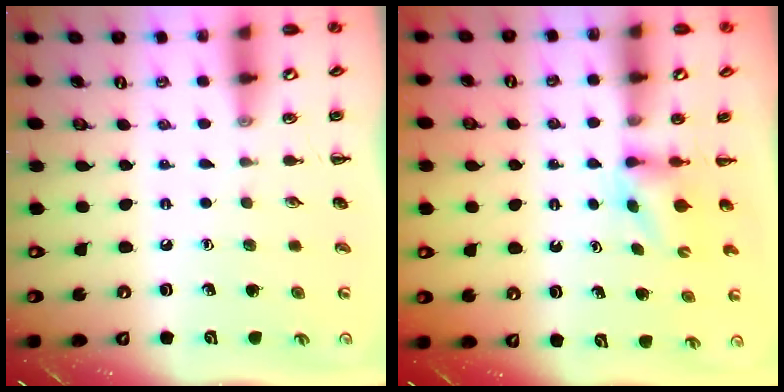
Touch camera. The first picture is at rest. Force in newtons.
{"total": 2.7, "press": 2.5, "slide": 1.0}